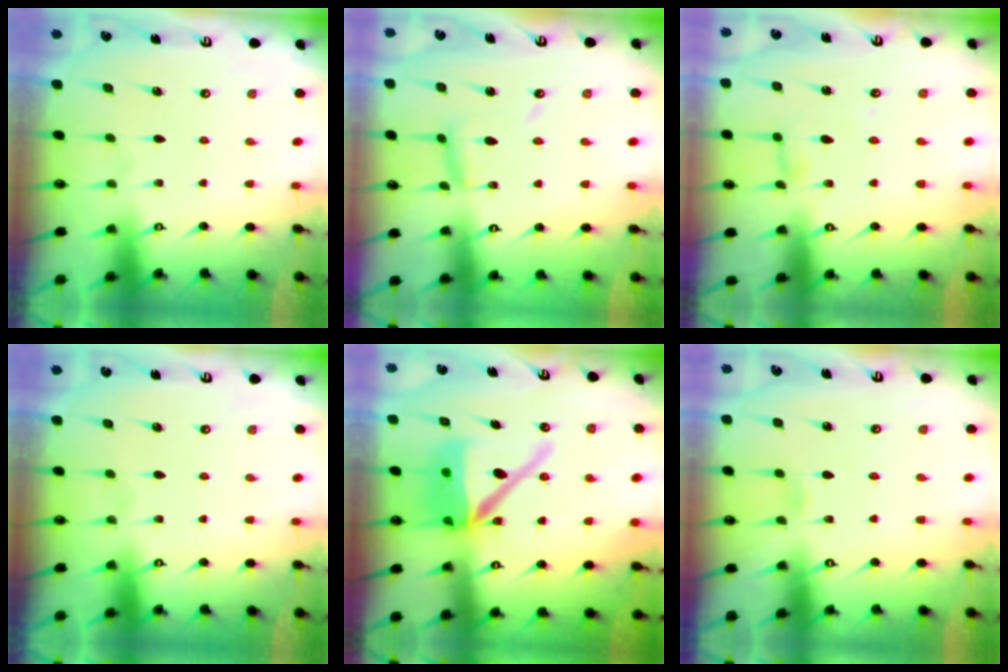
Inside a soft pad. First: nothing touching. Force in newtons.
{"total": 8.3, "press": 8.2, "slide": 0.6}
{"total": 3.6, "press": 3.5, "slide": 0.3}
{"total": 0.0}
{"total": 13.9, "press": 13.7, "slide": 1.9}
{"total": 2.4, "press": 2.4, "slide": 0.3}